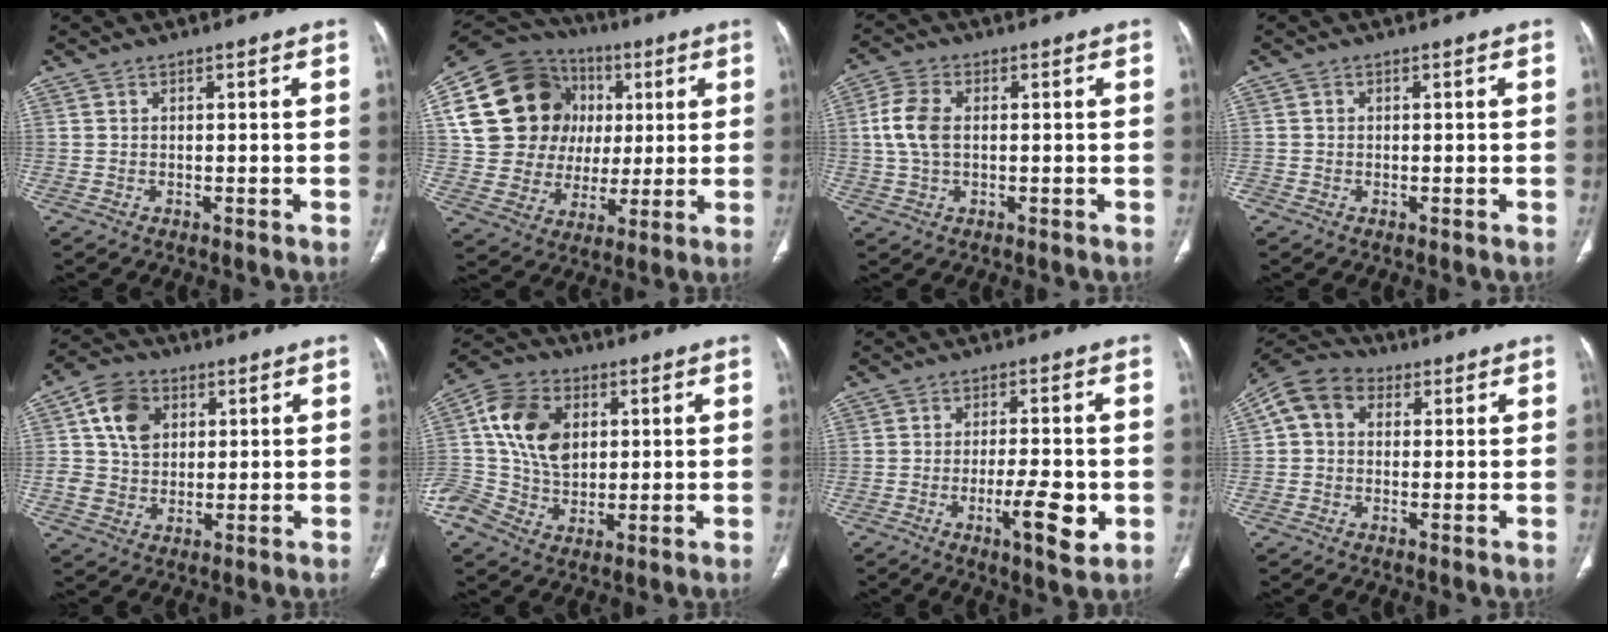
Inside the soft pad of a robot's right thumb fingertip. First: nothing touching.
{"total": 23.1, "force": [5.4, 19.2, 11.7], "torque": [-0.177, 0.038, 0.107]}
{"total": 6.7, "force": [0.5, 4.2, 5.2], "torque": [-0.114, 0.011, 0.008]}
{"total": 0.8, "force": [-0.3, 0.8, 0.1], "torque": [0.007, 0.004, -0.009]}
{"total": 9.9, "force": [3.1, 7.6, 5.4], "torque": [-0.069, -0.004, 0.055]}
{"total": 15.3, "force": [2.9, 11.3, 9.9], "torque": [-0.174, 0.011, 0.051]}
{"total": 8.7, "force": [-2.4, 2.3, 8.0], "torque": [-0.121, -0.004, -0.035]}
{"total": 8.7, "force": [1.9, 6.9, 4.9], "torque": [-0.083, 0.024, 0.021]}